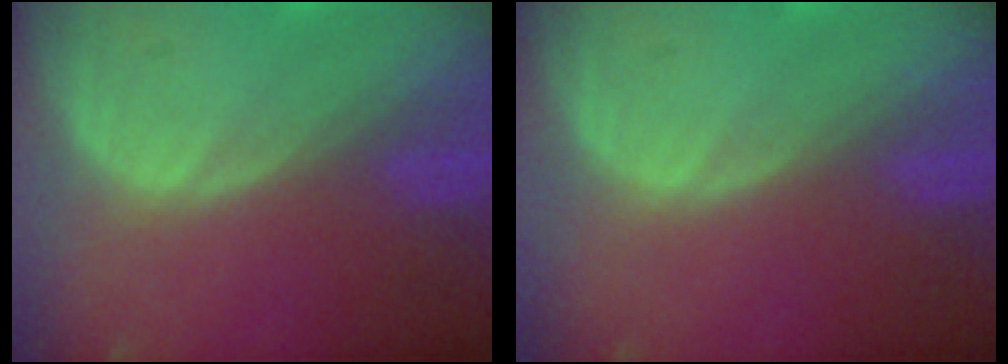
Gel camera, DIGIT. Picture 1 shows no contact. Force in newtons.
{"total": 0.0}